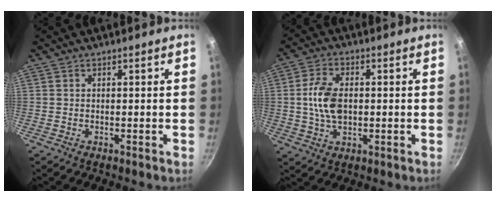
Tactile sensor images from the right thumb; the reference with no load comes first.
{"total": 8.6, "force": [0.3, 5.3, 6.8], "torque": [-0.124, 0.007, 0.003]}